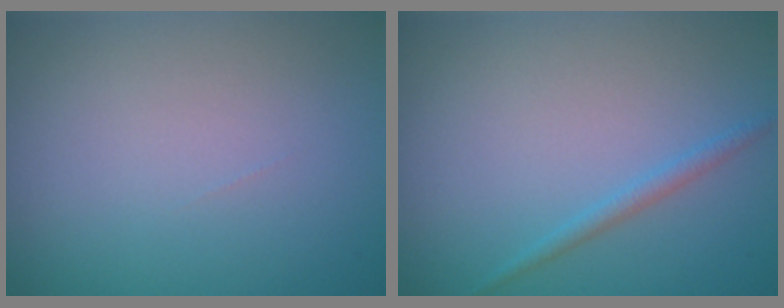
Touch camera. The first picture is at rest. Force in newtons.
{"total": 1.1, "press": 1.1, "slide": 0.1}